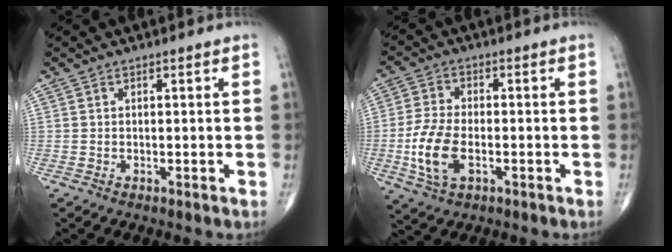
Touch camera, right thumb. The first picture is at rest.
{"total": 9.4, "force": [-2.4, 4.9, 7.6], "torque": [-0.163, 0.004, -0.045]}